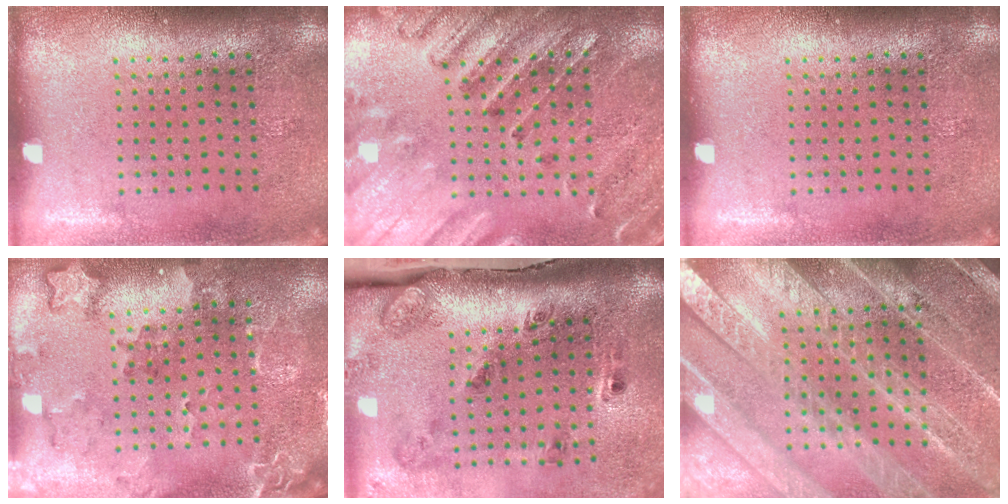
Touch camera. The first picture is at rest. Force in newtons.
{"total": 2.9, "press": 2.6, "slide": 1.1}
{"total": 0.0}
{"total": 2.1, "press": 1.9, "slide": 0.9}
{"total": 2.9, "press": 1.8, "slide": 2.2}
{"total": 6.0, "press": 5.9, "slide": 0.8}